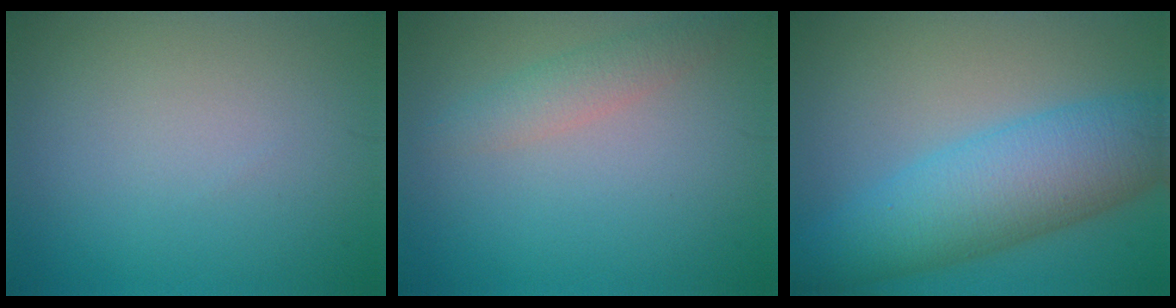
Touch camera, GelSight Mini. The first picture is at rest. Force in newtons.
{"total": 2.0, "press": 2.0, "slide": 0.1}
{"total": 8.4, "press": 8.4, "slide": 0.2}